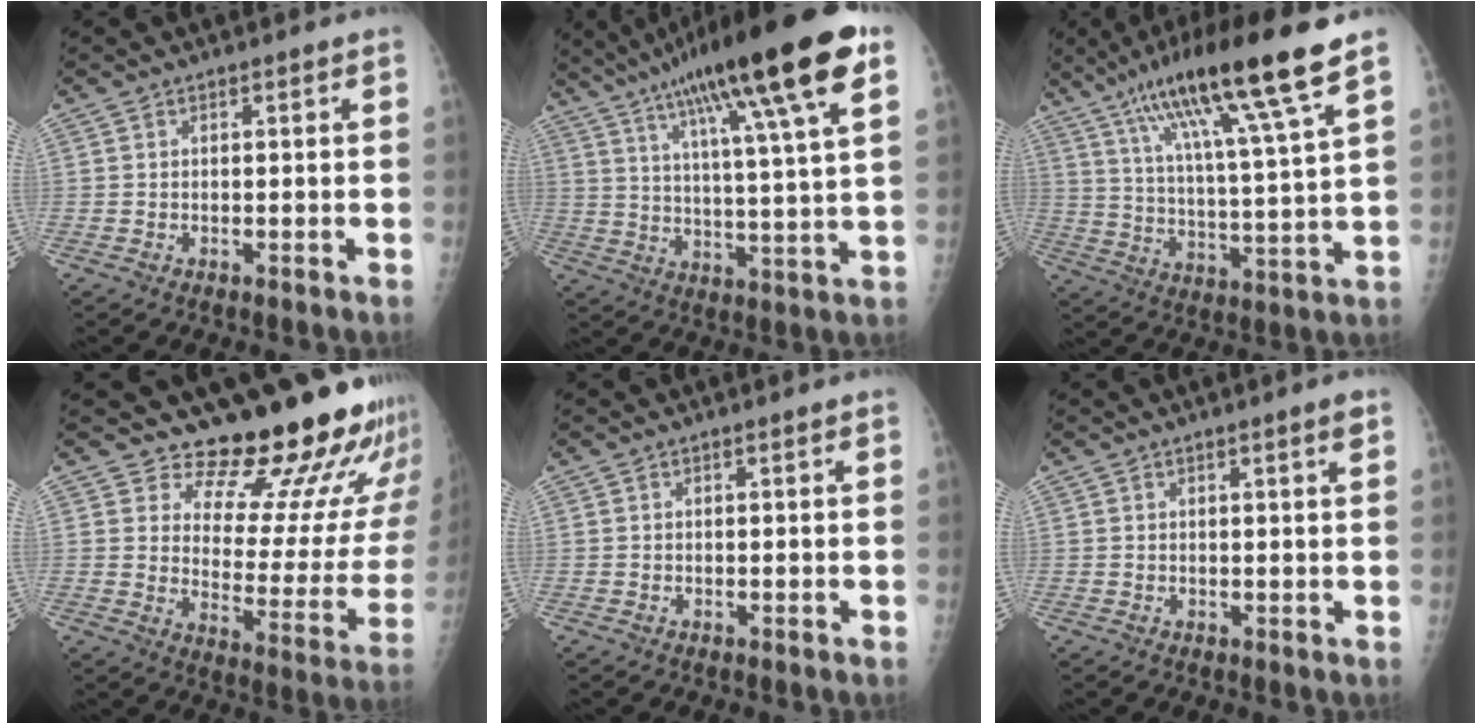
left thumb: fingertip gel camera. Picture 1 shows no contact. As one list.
[{"total": 23.1, "force": [12.5, 2.8, 19.3], "torque": [-0.308, -0.011, 0.192]}, {"total": 19.8, "force": [12.0, 1.5, 15.7], "torque": [-0.264, -0.030, 0.202]}, {"total": 20.1, "force": [18.0, 5.7, 6.7], "torque": [-0.037, -0.170, 0.224]}, {"total": 0.0}, {"total": 1.8, "force": [1.0, 0.0, 1.6], "torque": [-0.024, -0.003, 0.012]}]